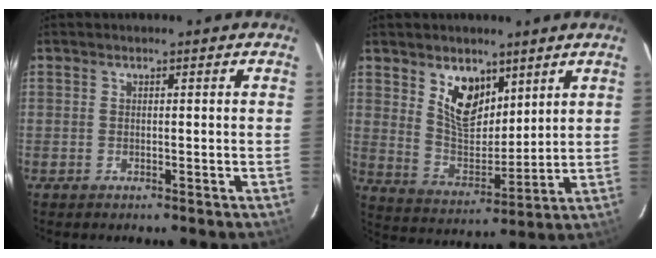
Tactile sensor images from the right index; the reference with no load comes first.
{"total": 10.1, "force": [5.9, 5.8, 5.9], "torque": [-0.101, -0.003, 0.118]}